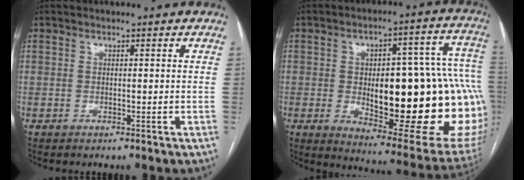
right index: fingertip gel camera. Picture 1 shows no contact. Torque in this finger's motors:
{"motor_torque": [2.14, 0.00, 1.05, 0.15]}